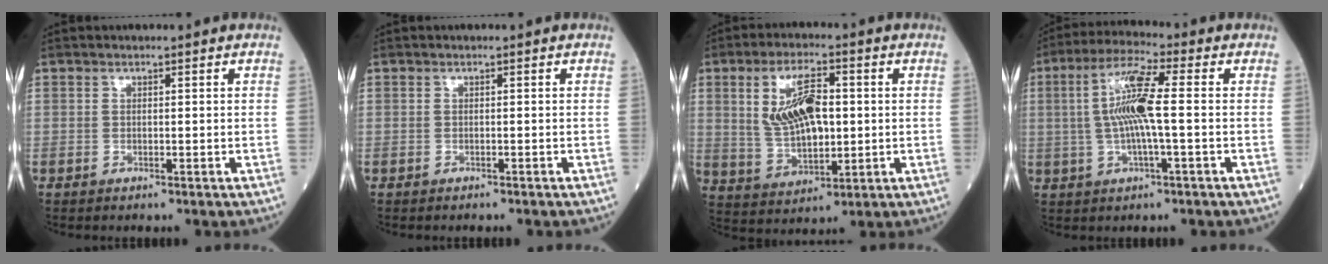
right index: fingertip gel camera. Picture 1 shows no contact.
{"total": 0.7, "force": [-0.7, 0.1, 0.3], "torque": [-0.010, -0.002, -0.009]}
{"total": 10.5, "force": [1.7, 4.3, 9.5], "torque": [-0.193, 0.008, 0.038]}
{"total": 10.5, "force": [0.4, 1.1, 10.4], "torque": [-0.208, 0.013, 0.002]}